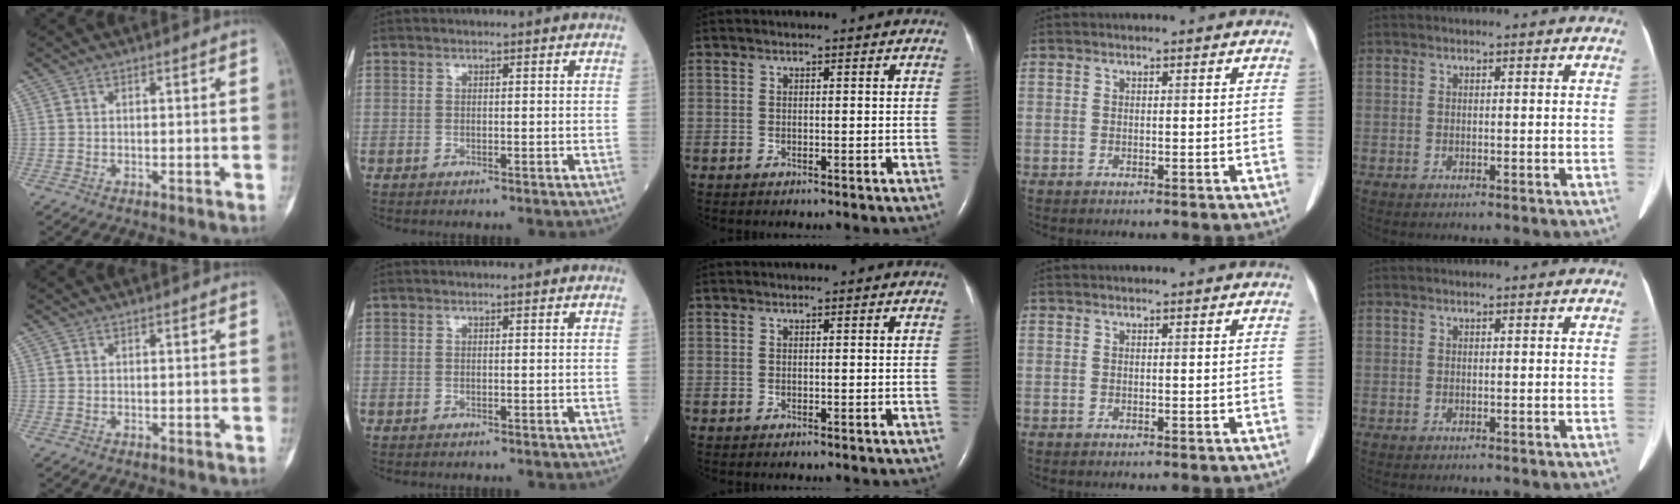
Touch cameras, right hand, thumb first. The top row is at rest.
{}